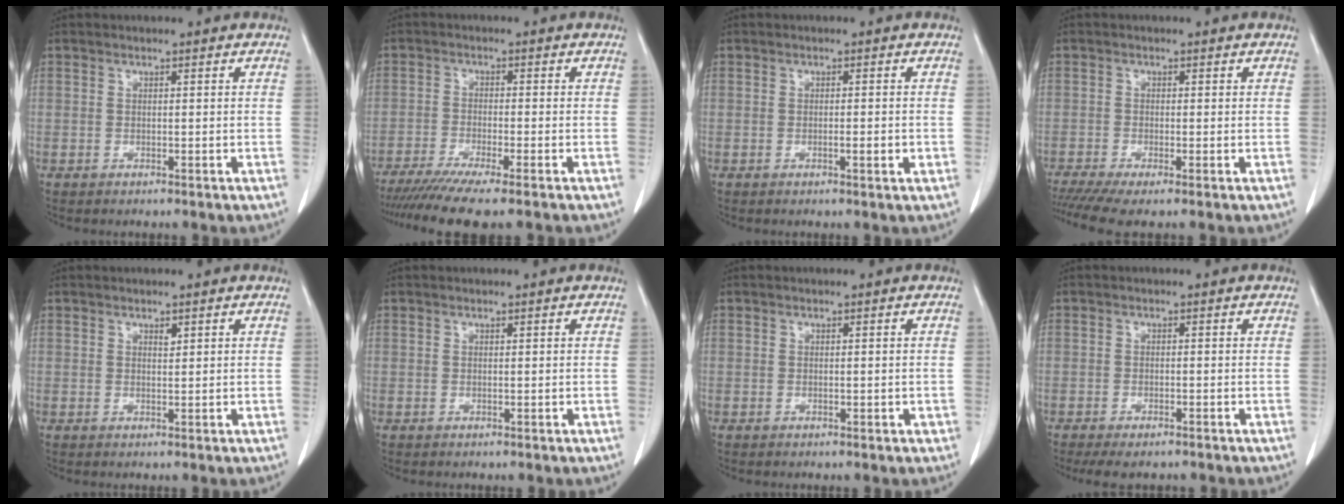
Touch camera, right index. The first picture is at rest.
{"total": 9.9, "force": [-8.0, -0.5, 5.8], "torque": [-0.082, -0.022, -0.127]}
{"total": 1.7, "force": [-0.4, 0.2, 1.6], "torque": [-0.026, -0.002, -0.007]}
{"total": 4.9, "force": [-3.3, 0.5, 3.5], "torque": [-0.064, -0.009, -0.062]}
{"total": 0.8, "force": [0.5, 0.3, 0.5], "torque": [-0.008, -0.005, 0.009]}
{"total": 0.0}
{"total": 0.9, "force": [-0.1, 0.5, 0.8], "torque": [-0.011, 0.001, 0.001]}
{"total": 4.5, "force": [-3.8, 1.3, 2.2], "torque": [-0.029, -0.008, -0.055]}